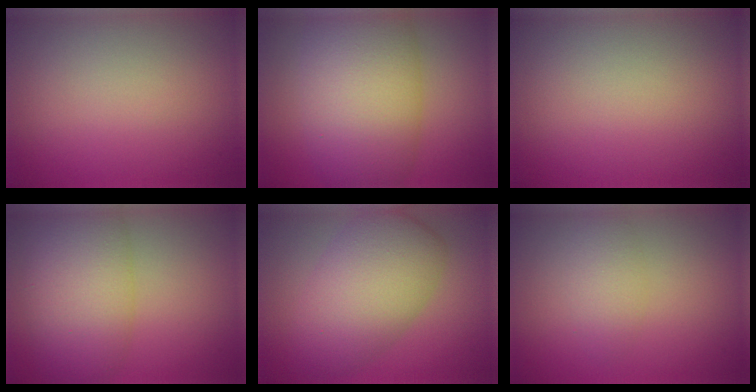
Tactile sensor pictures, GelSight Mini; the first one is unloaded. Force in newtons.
{"total": 11.1, "press": 11.1, "slide": 0.3}
{"total": 0.0}
{"total": 7.9, "press": 7.9, "slide": 0.2}
{"total": 7.7, "press": 7.7, "slide": 0.4}
{"total": 2.1, "press": 2.1, "slide": 0.1}